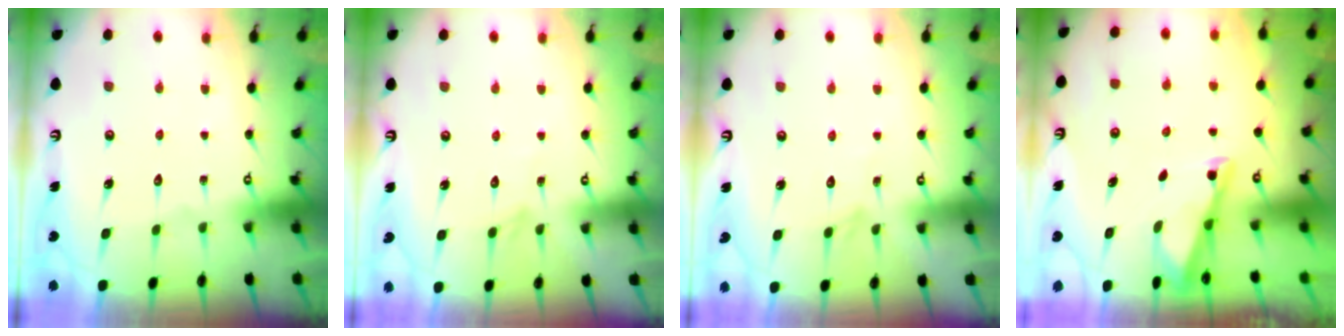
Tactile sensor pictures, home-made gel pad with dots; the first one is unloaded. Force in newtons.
{"total": 1.7, "press": 1.7, "slide": 0.2}
{"total": 1.7, "press": 1.7, "slide": 0.2}
{"total": 2.8, "press": 2.8, "slide": 0.3}